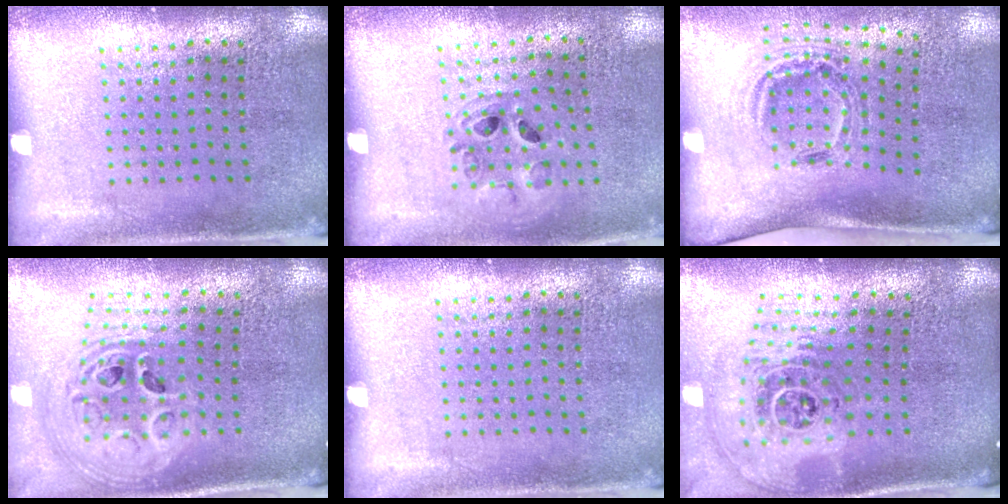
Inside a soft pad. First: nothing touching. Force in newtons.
{"total": 0.9, "press": 0.9, "slide": 0.2}
{"total": 1.2, "press": 1.0, "slide": 0.7}
{"total": 2.6, "press": 1.9, "slide": 1.8}
{"total": 0.0}
{"total": 2.2, "press": 1.6, "slide": 1.5}